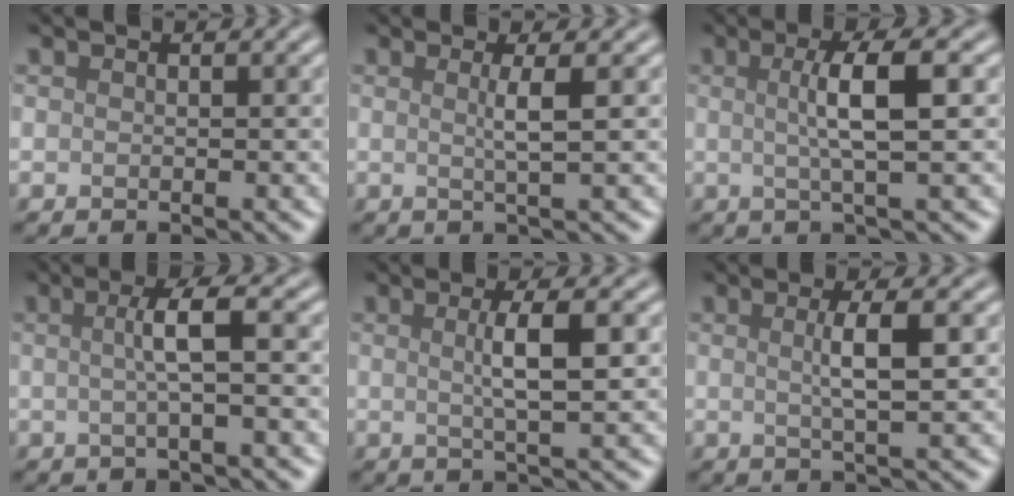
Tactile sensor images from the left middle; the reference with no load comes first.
{"total": 2.2, "force": [0.3, 0.4, 2.1], "torque": [-0.039, 0.002, -0.002]}
{"total": 4.5, "force": [0.5, 0.9, 4.4], "torque": [-0.072, 0.005, 0.004]}
{"total": 3.3, "force": [0.1, 0.5, 3.2], "torque": [-0.057, 0.003, -0.003]}
{"total": 3.7, "force": [0.4, 0.8, 3.6], "torque": [-0.056, 0.003, 0.004]}
{"total": 3.3, "force": [0.4, 0.7, 3.2], "torque": [-0.050, 0.003, 0.003]}